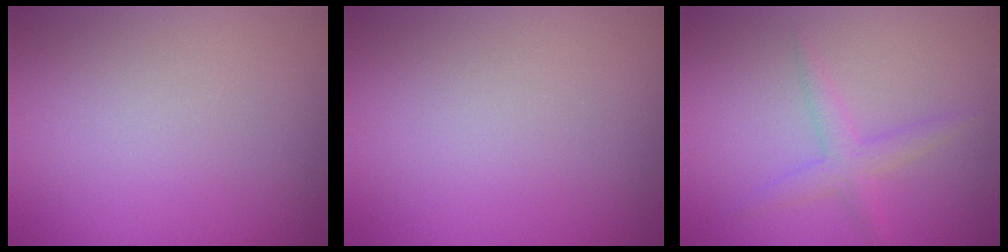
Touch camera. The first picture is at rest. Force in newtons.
{"total": 0.0}
{"total": 2.1, "press": 2.1, "slide": 0.1}